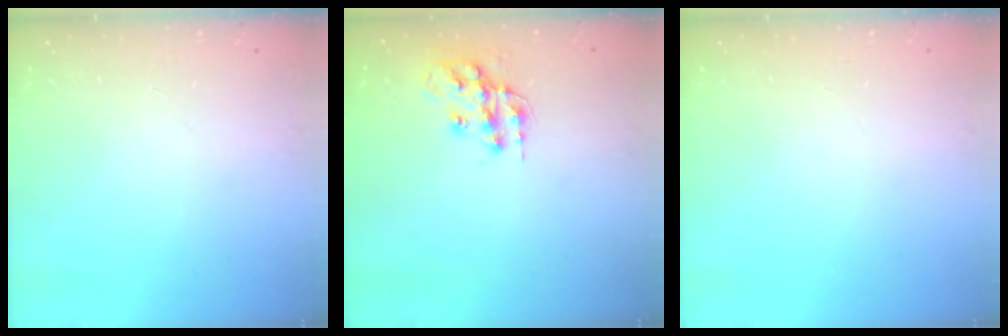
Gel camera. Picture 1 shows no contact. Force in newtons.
{"total": 14.0, "press": 14.0, "slide": 0.7}
{"total": 0.0}